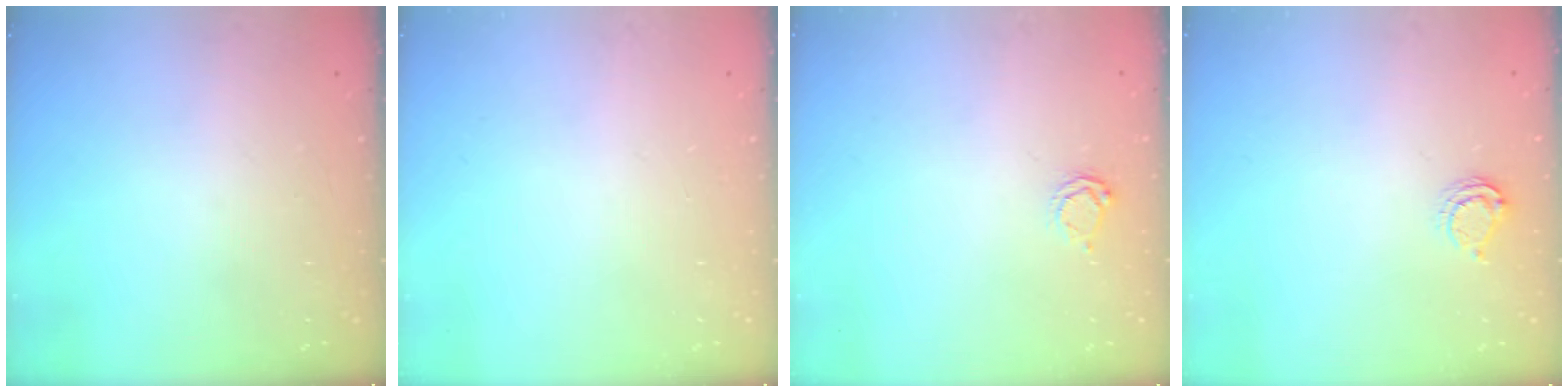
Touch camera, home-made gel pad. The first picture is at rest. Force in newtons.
{"total": 0.0}
{"total": 2.3, "press": 2.3, "slide": 0.2}
{"total": 4.5, "press": 4.5, "slide": 0.3}